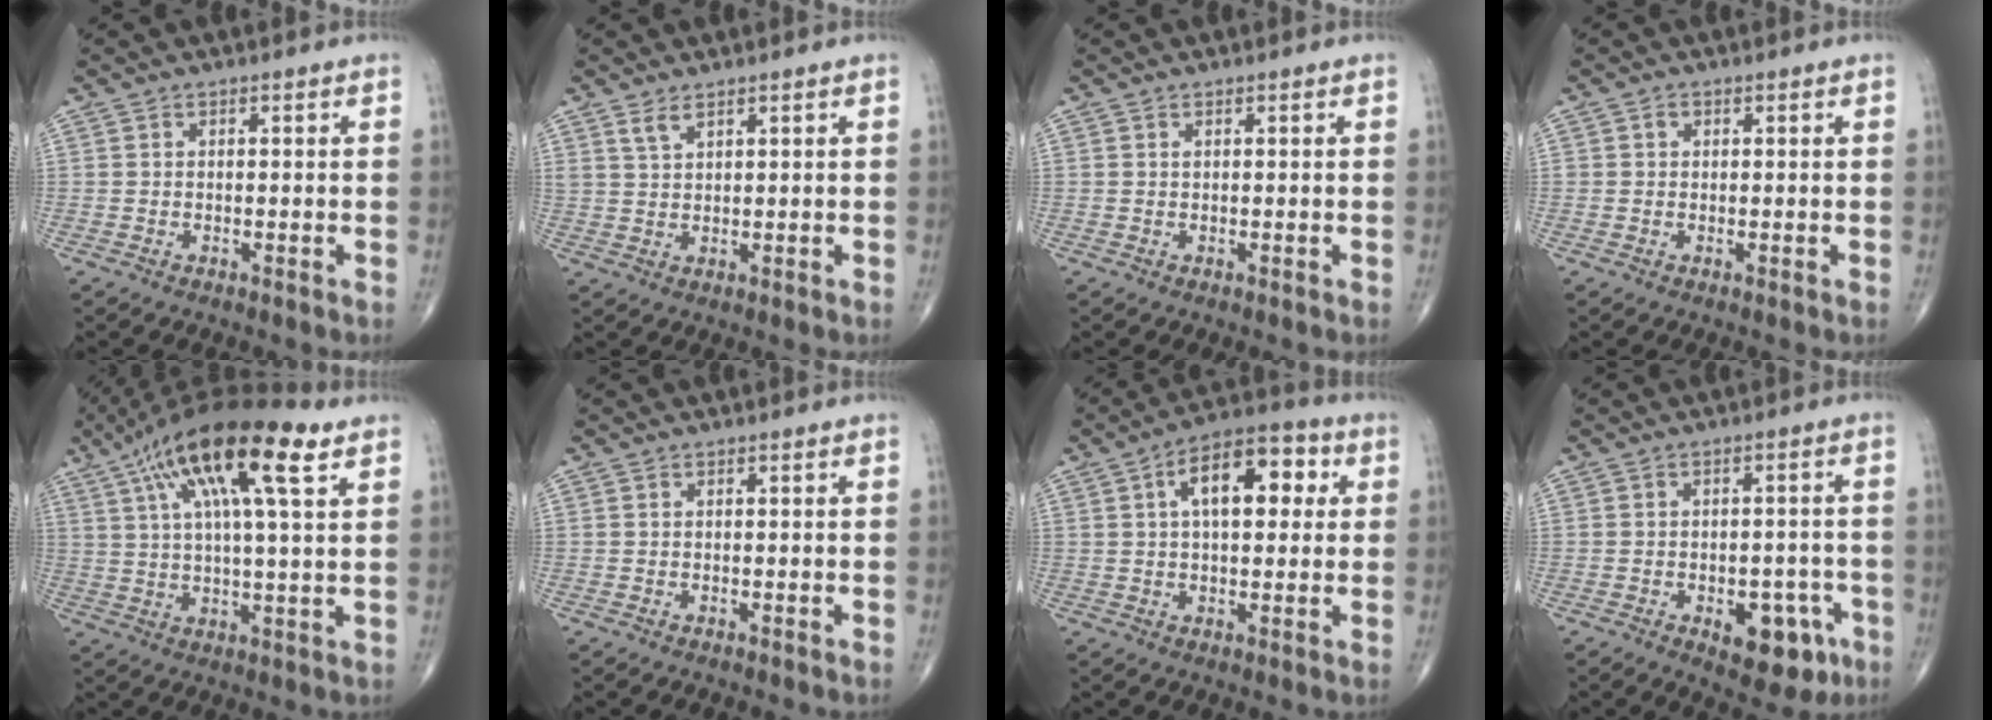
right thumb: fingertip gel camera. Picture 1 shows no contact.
{"total": 2.5, "force": [1.9, 0.9, 1.4], "torque": [-0.030, -0.009, 0.044]}
{"total": 0.8, "force": [0.4, 0.4, 0.6], "torque": [-0.010, 0.001, 0.009]}
{"total": 1.0, "force": [0.3, 0.9, 0.4], "torque": [-0.001, 0.001, 0.004]}
{"total": 20.6, "force": [10.0, 5.0, 17.3], "torque": [-0.307, 0.006, 0.168]}
{"total": 0.0}
{"total": 13.1, "force": [3.4, 6.7, 10.8], "torque": [-0.146, 0.023, 0.046]}
{"total": 9.5, "force": [-4.1, 5.2, 6.7], "torque": [-0.055, 0.023, -0.042]}